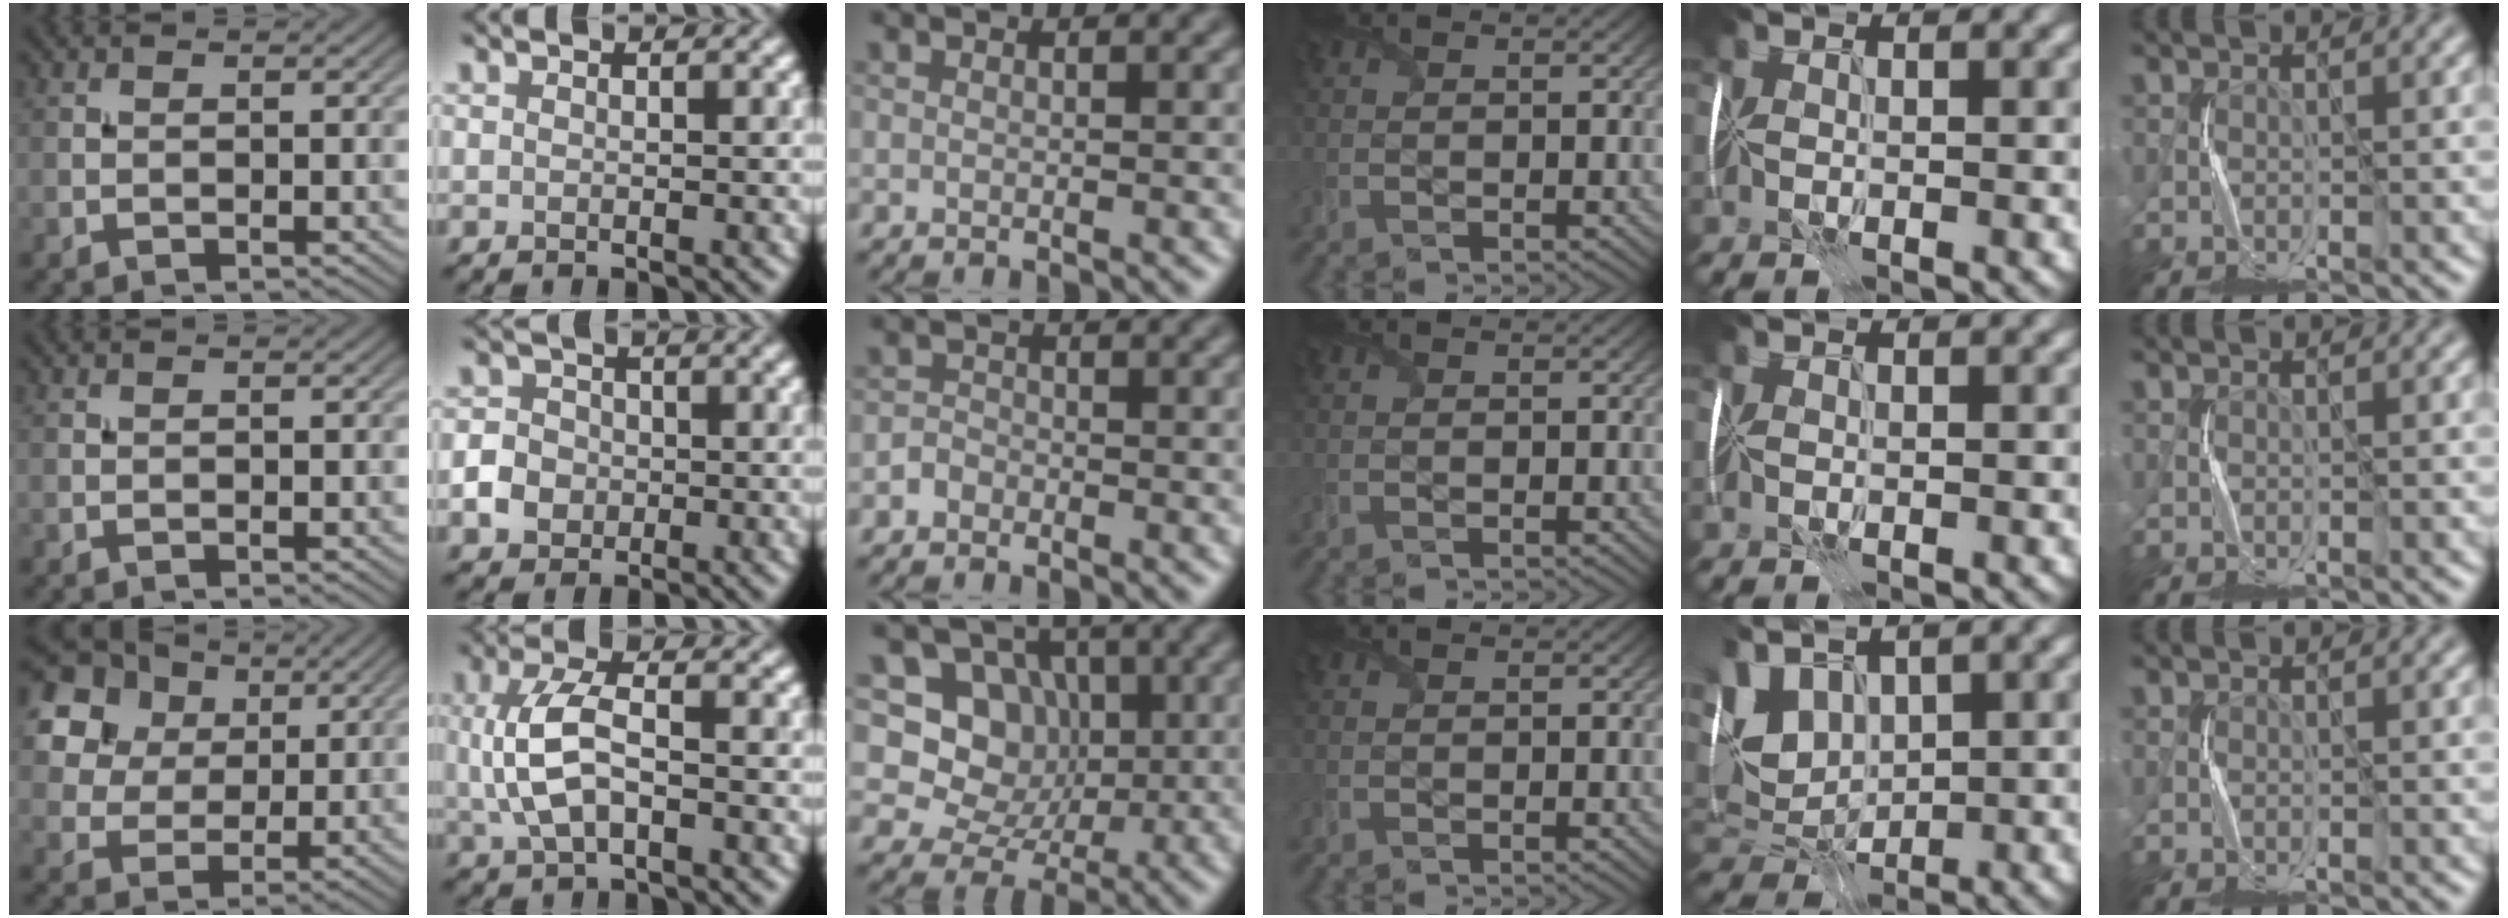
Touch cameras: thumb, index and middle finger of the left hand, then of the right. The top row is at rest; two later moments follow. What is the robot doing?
{"motion": "fold", "object": "shipping label"}